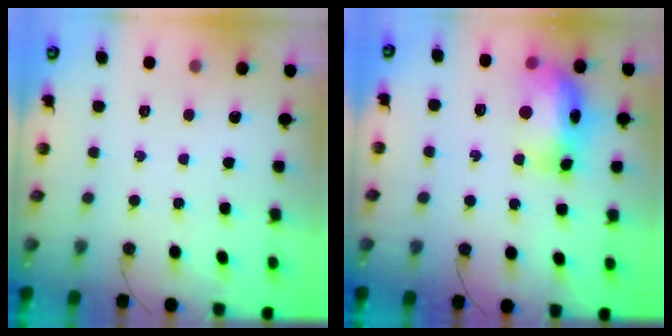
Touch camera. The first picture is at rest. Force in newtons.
{"total": 15.0, "press": 14.9, "slide": 1.3}